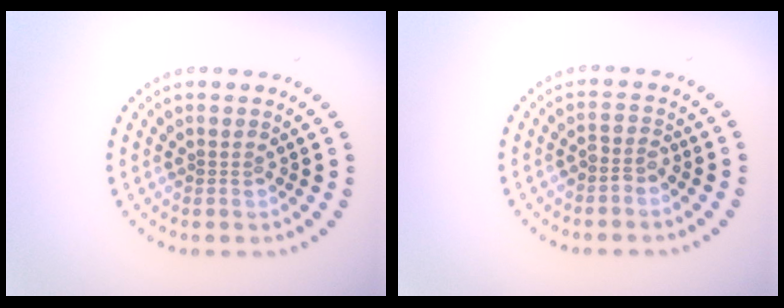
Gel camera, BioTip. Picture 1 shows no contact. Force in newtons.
{"total": 1.3, "press": 1.0, "slide": 0.7}